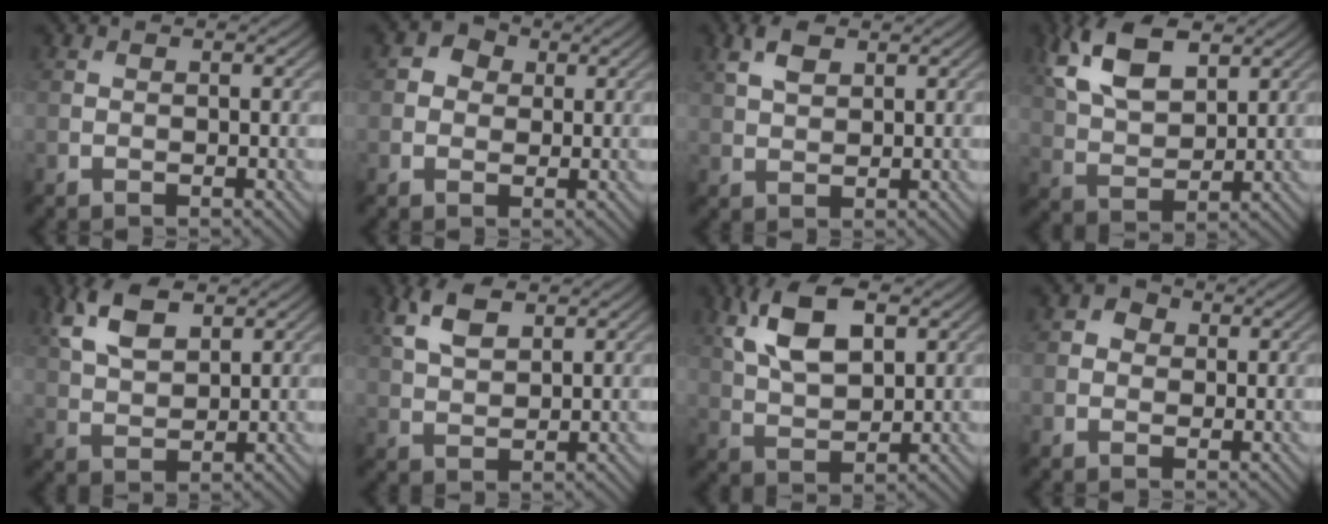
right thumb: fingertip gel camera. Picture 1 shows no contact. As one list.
[{"total": 2.8, "force": [0.5, 2.5, 1.2], "torque": [-0.022, 0.004, 0.001]}, {"total": 3.4, "force": [1.8, 1.6, 2.3], "torque": [-0.058, 0.005, 0.038]}, {"total": 10.0, "force": [4.8, 5.2, 7.1], "torque": [-0.174, 0.009, 0.098]}, {"total": 6.8, "force": [3.5, 3.4, 4.7], "torque": [-0.111, 0.006, 0.071]}, {"total": 5.4, "force": [2.9, 2.6, 3.7], "torque": [-0.092, 0.007, 0.062]}, {"total": 9.2, "force": [3.7, 4.5, 7.2], "torque": [-0.154, 0.010, 0.070]}, {"total": 1.9, "force": [0.4, 1.8, 0.8], "torque": [-0.013, 0.002, 0.000]}]